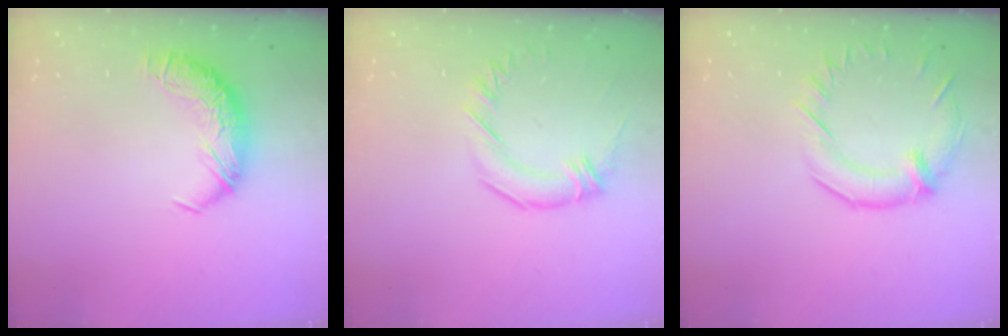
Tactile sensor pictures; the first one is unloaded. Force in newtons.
{"total": 1.1, "press": 0.9, "slide": 0.6}
{"total": 0.8, "press": 0.4, "slide": 0.7}